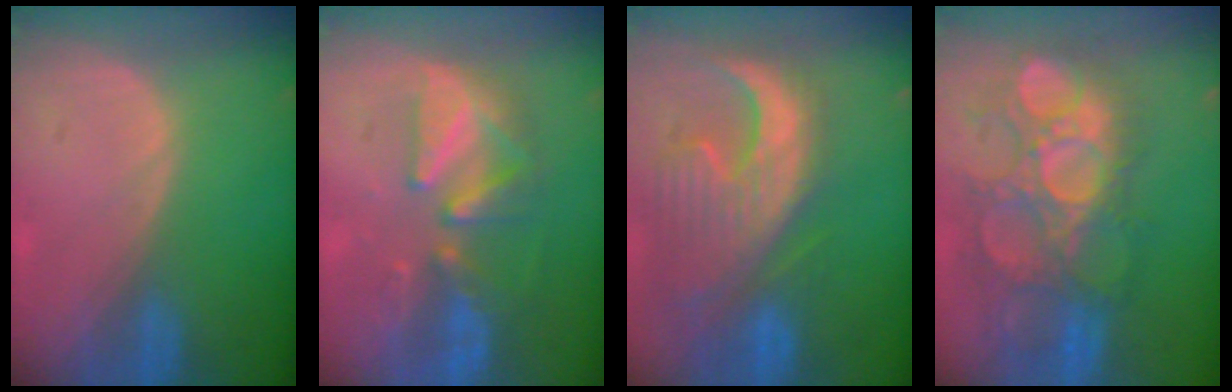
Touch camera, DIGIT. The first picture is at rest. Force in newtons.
{"total": 8.1, "press": 7.9, "slide": 1.9}
{"total": 13.6, "press": 11.5, "slide": 7.2}
{"total": 11.8, "press": 11.2, "slide": 3.7}